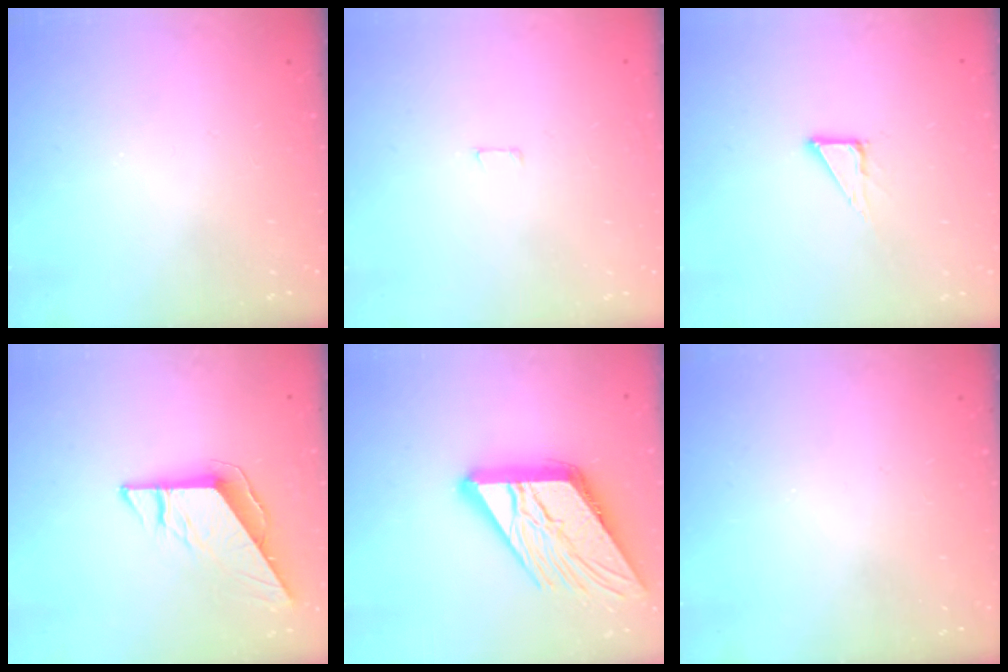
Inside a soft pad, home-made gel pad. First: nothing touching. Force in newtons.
{"total": 3.6, "press": 3.6, "slide": 0.2}
{"total": 4.8, "press": 4.8, "slide": 0.3}
{"total": 8.3, "press": 8.3, "slide": 0.7}
{"total": 18.3, "press": 18.2, "slide": 1.9}
{"total": 0.0}